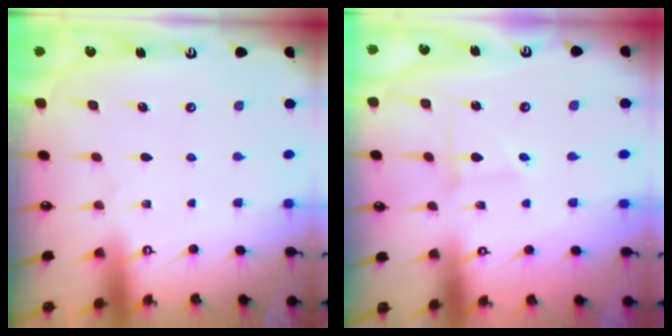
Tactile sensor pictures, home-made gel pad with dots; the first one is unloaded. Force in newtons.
{"total": 2.4, "press": 2.4, "slide": 0.2}